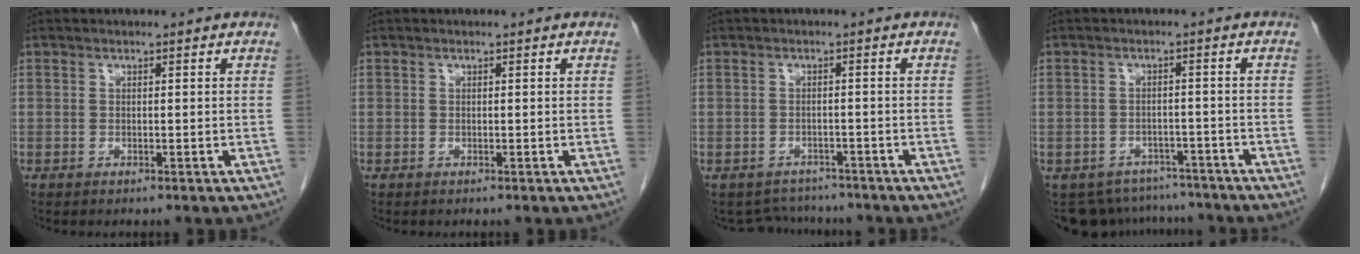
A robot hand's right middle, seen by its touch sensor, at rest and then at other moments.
{"total": 0.0}
{"total": 5.0, "force": [-4.6, 1.9, -0.4], "torque": [0.007, 0.010, -0.062]}
{"total": 9.5, "force": [-8.5, 4.3, 0.7], "torque": [-0.008, 0.013, -0.107]}